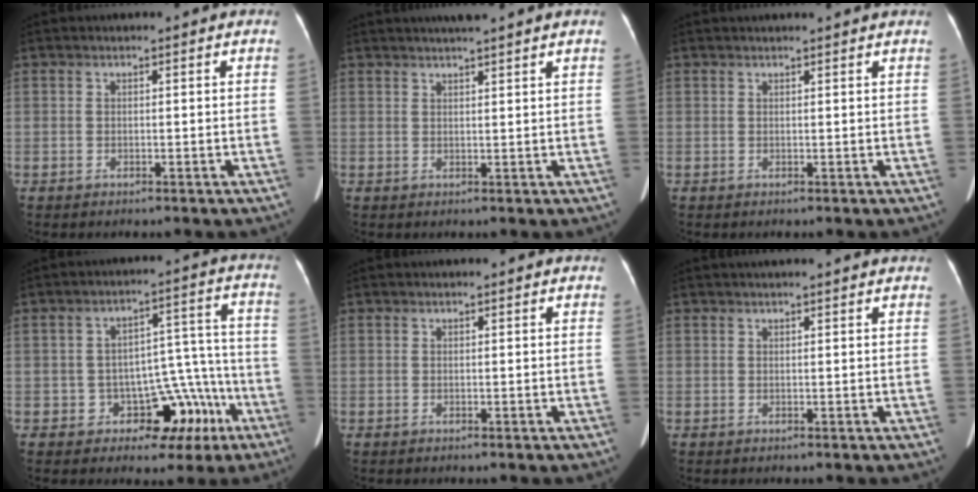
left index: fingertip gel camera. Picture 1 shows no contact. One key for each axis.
{"total": 4.8, "fx": 4.0, "fy": -0.5, "fz": 2.6, "tx": -0.040, "ty": 0.021, "tz": 0.059}
{"total": 4.0, "fx": 3.8, "fy": -0.1, "fz": 1.3, "tx": -0.014, "ty": 0.023, "tz": 0.043}
{"total": 9.4, "fx": -4.4, "fy": 6.9, "fz": 4.6, "tx": -0.032, "ty": 0.047, "tz": -0.046}
{"total": 1.1, "fx": 1.0, "fy": 0.2, "fz": 0.5, "tx": -0.008, "ty": 0.014, "tz": 0.010}
{"total": 5.8, "fx": 5.2, "fy": 0.2, "fz": 2.6, "tx": -0.034, "ty": 0.027, "tz": 0.059}